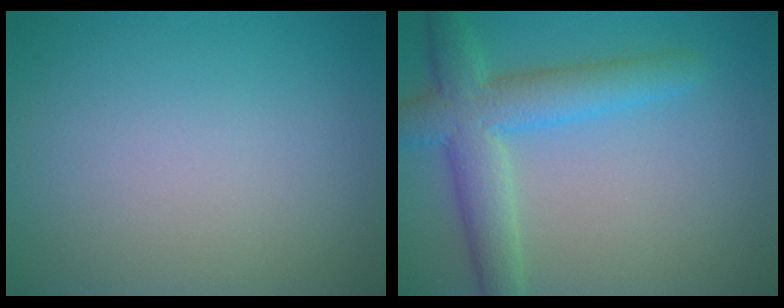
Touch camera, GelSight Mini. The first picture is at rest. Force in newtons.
{"total": 5.7, "press": 5.7, "slide": 0.2}